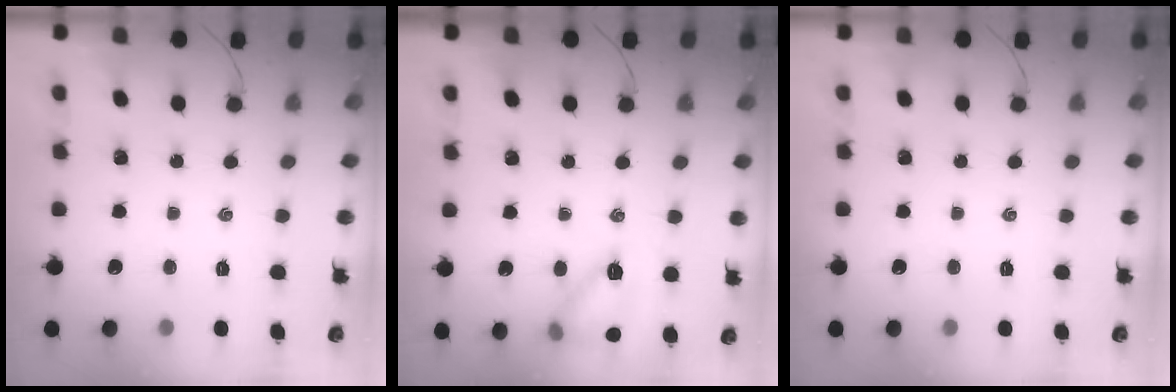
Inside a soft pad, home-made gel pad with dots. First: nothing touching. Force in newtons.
{"total": 11.7, "press": 11.7, "slide": 0.8}
{"total": 0.0}